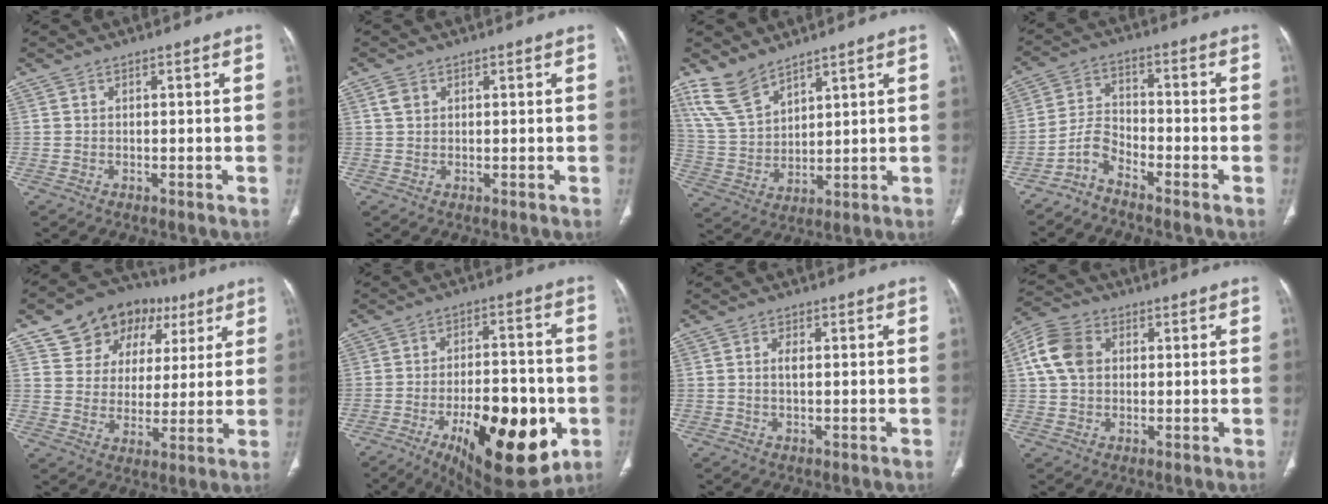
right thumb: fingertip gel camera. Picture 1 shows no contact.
{"total": 1.8, "force": [0.7, 1.4, 0.9], "torque": [-0.017, 0.003, 0.015]}
{"total": 9.4, "force": [7.2, 4.2, 4.2], "torque": [-0.077, -0.033, 0.164]}
{"total": 4.7, "force": [-4.0, 1.5, 1.9], "torque": [-0.033, 0.033, -0.091]}
{"total": 17.1, "force": [8.8, 12.7, 7.4], "torque": [-0.065, 0.011, 0.141]}
{"total": 22.7, "force": [-8.3, 9.6, 18.8], "torque": [-0.241, 0.016, -0.106]}
{"total": 1.6, "force": [0.1, 0.6, 1.5], "torque": [-0.030, 0.001, 0.002]}
{"total": 8.7, "force": [1.7, 6.6, 5.5], "torque": [-0.107, 0.014, 0.027]}